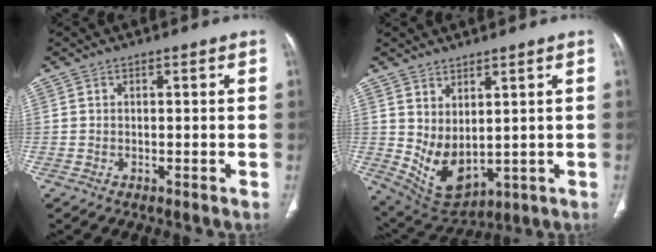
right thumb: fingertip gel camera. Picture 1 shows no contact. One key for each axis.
{"total": 8.7, "fx": 1.8, "fy": 4.9, "fz": 6.9, "tx": -0.114, "ty": -0.026, "tz": 0.065}